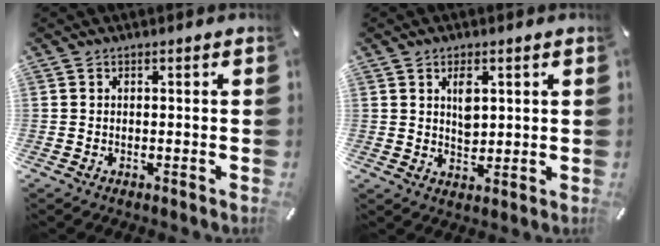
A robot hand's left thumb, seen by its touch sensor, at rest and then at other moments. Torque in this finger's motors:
{"motor_torque": [0.82, 1.21, 0.46, -0.45, 0.23]}